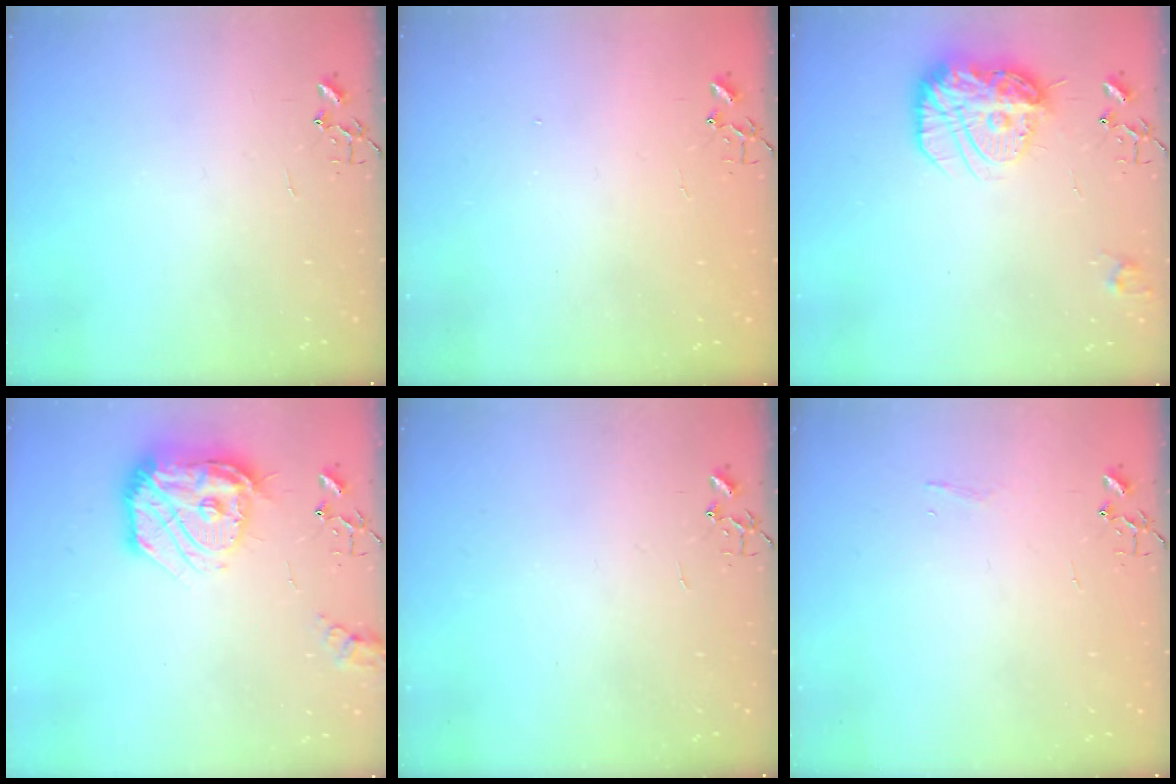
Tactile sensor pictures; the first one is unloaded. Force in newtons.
{"total": 1.2, "press": 1.2, "slide": 0.1}
{"total": 15.8, "press": 15.8, "slide": 1.3}
{"total": 19.7, "press": 19.6, "slide": 1.8}
{"total": 0.0}
{"total": 4.1, "press": 4.0, "slide": 0.5}